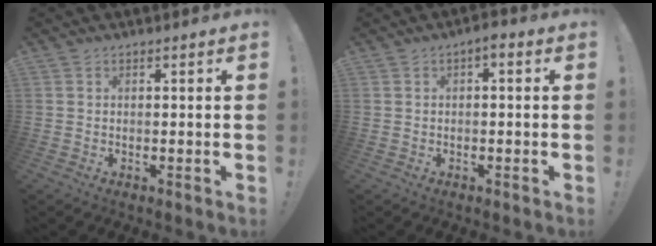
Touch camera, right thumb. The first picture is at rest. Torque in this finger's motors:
{"motor_torque": [-0.02, -0.02, 0.08, 0.08, 0.07]}